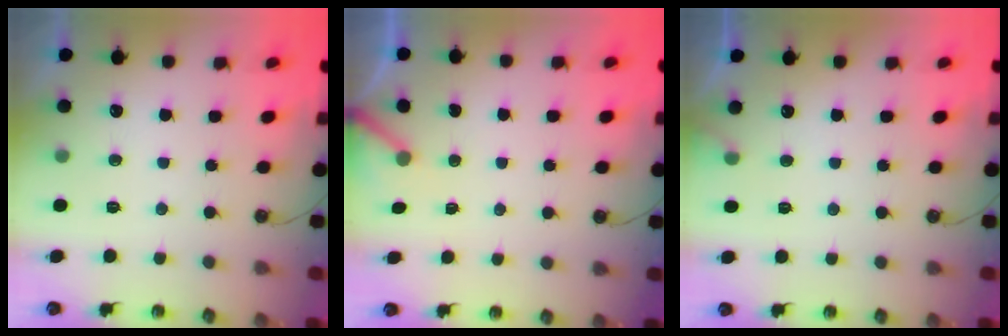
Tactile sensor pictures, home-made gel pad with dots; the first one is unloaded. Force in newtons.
{"total": 3.8, "press": 3.8, "slide": 0.2}
{"total": 4.0, "press": 3.9, "slide": 0.3}